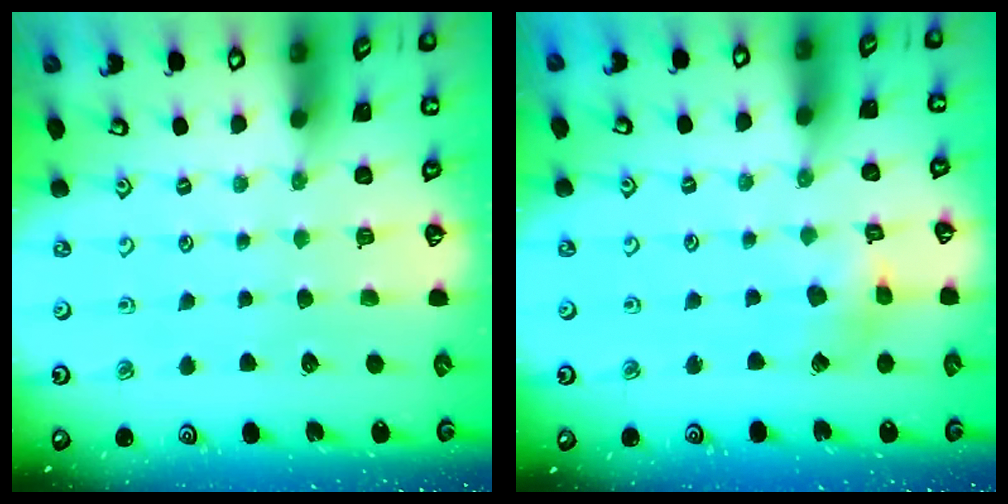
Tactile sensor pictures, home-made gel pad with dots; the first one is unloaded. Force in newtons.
{"total": 4.6, "press": 4.6, "slide": 0.5}